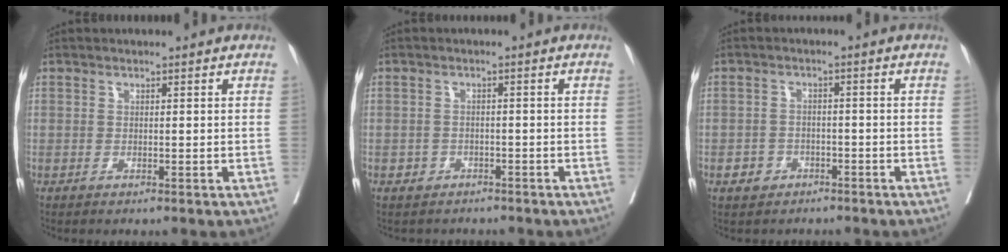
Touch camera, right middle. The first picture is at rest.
{"total": 2.6, "force": [-1.9, 1.7, 0.0], "torque": [-0.014, 0.006, -0.030]}
{"total": 3.0, "force": [-1.8, 2.4, 0.4], "torque": [-0.014, 0.009, -0.025]}